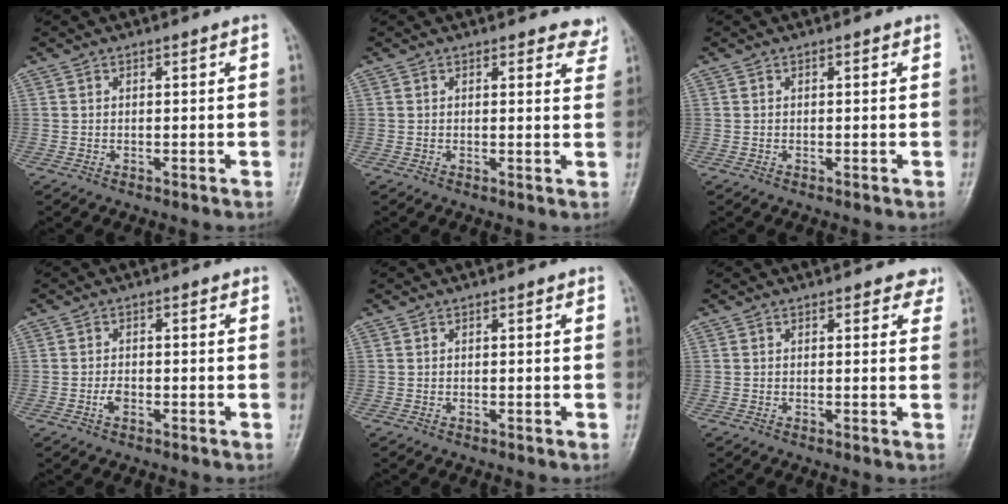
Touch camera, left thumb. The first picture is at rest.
{"total": 4.0, "force": [3.5, 1.7, 0.7], "torque": [0.025, -0.020, 0.020]}
{"total": 0.0}
{"total": 2.1, "force": [-0.8, 1.3, 1.4], "torque": [-0.022, 0.003, -0.019]}
{"total": 0.0}
{"total": 2.4, "force": [1.8, 1.5, 0.8], "torque": [0.019, -0.007, 0.007]}